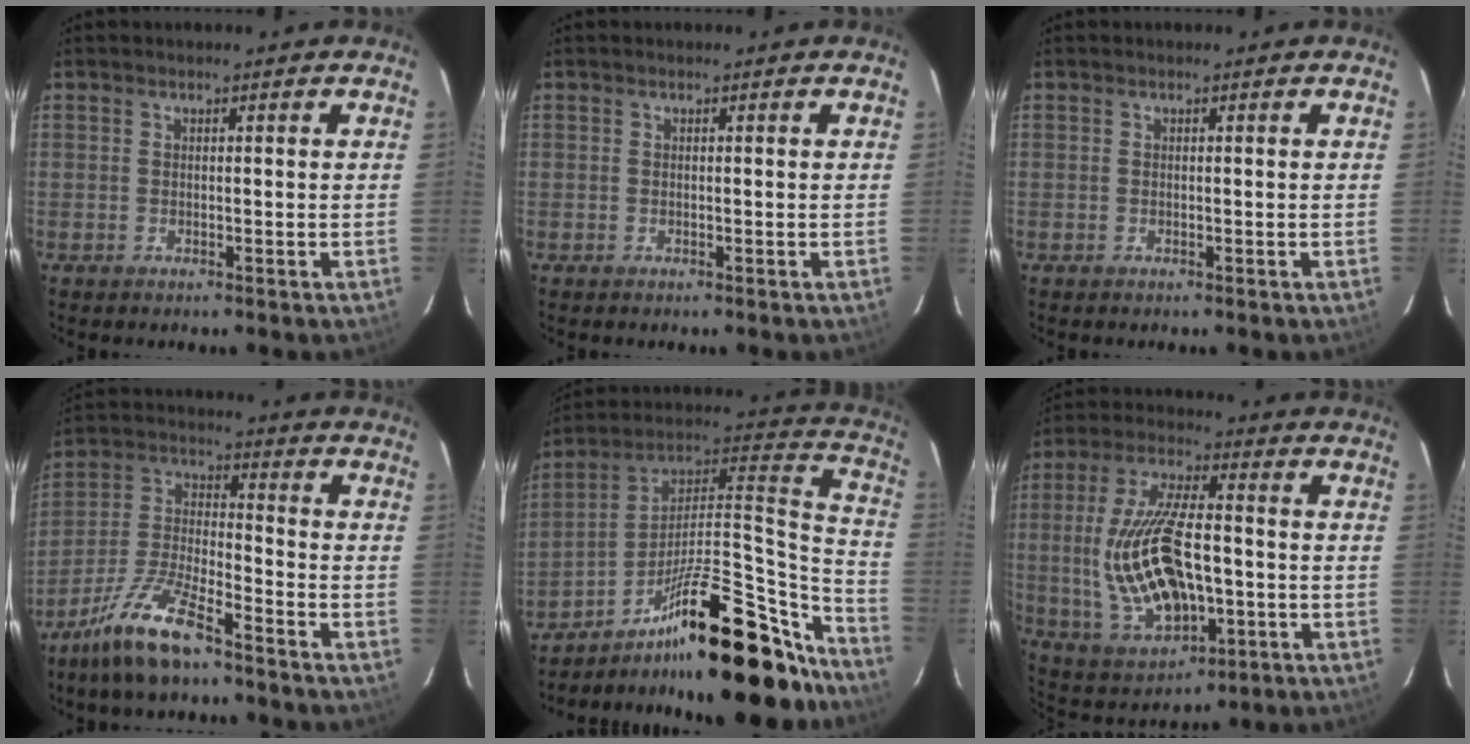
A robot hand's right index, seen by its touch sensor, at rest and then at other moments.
{"total": 0.0}
{"total": 0.0}
{"total": 12.3, "force": [-9.1, 3.1, 7.7], "torque": [-0.171, -0.003, -0.175]}
{"total": 30.0, "force": [-22.2, 9.4, 17.9], "torque": [-0.228, 0.045, -0.330]}
{"total": 19.5, "force": [-2.4, 9.2, 17.1], "torque": [-0.359, -0.005, -0.018]}